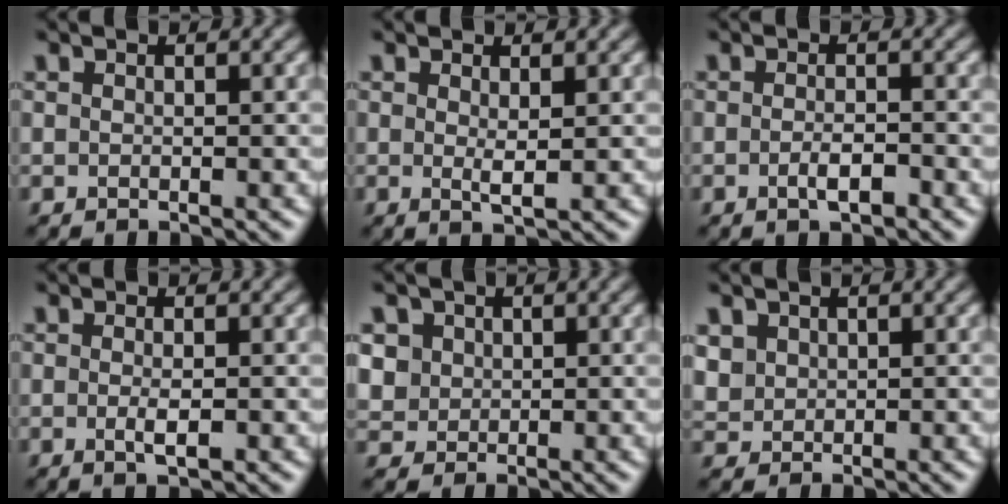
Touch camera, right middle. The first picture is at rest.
{"total": 1.3, "force": [0.4, 0.2, 1.3], "torque": [-0.023, -0.005, 0.007]}
{"total": 1.9, "force": [-0.8, 0.6, 1.6], "torque": [-0.030, -0.003, -0.016]}
{"total": 1.5, "force": [-0.2, 0.3, 1.5], "torque": [-0.028, -0.006, -0.004]}
{"total": 3.3, "force": [1.3, 2.9, 1.1], "torque": [-0.040, 0.006, 0.037]}
{"total": 1.8, "force": [0.9, 1.5, 0.5], "torque": [-0.017, -0.002, 0.022]}